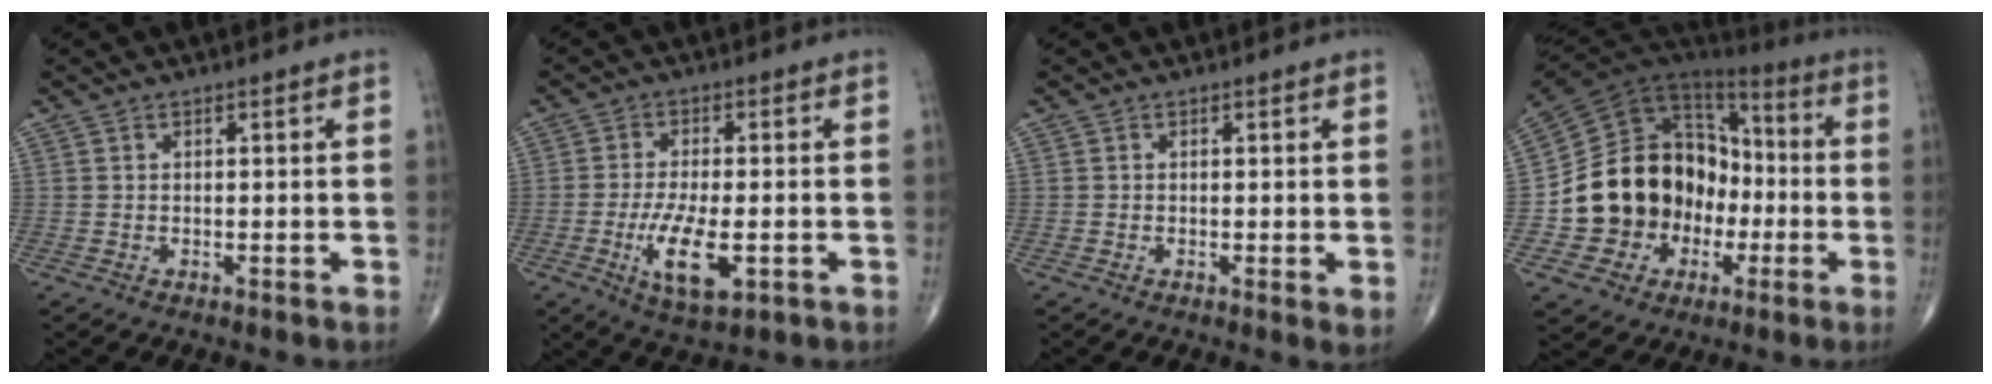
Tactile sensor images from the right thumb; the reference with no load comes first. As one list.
[{"total": 9.5, "force": [-2.8, 3.5, 8.4], "torque": [-0.153, -0.010, -0.044]}, {"total": 1.5, "force": [-0.1, 0.4, 1.5], "torque": [-0.022, -0.007, -0.005]}, {"total": 20.2, "force": [-4.4, 16.8, 10.3], "torque": [-0.143, 0.066, -0.065]}]